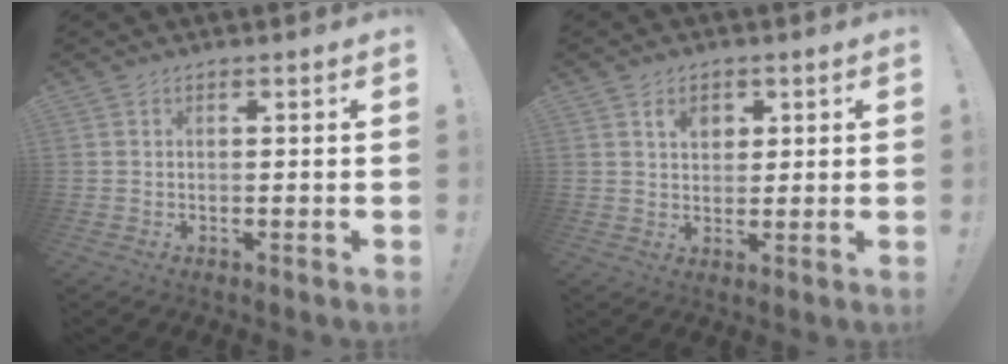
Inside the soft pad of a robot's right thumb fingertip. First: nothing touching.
{"total": 4.9, "force": [2.2, 3.6, 2.5], "torque": [-0.026, -0.004, 0.035]}